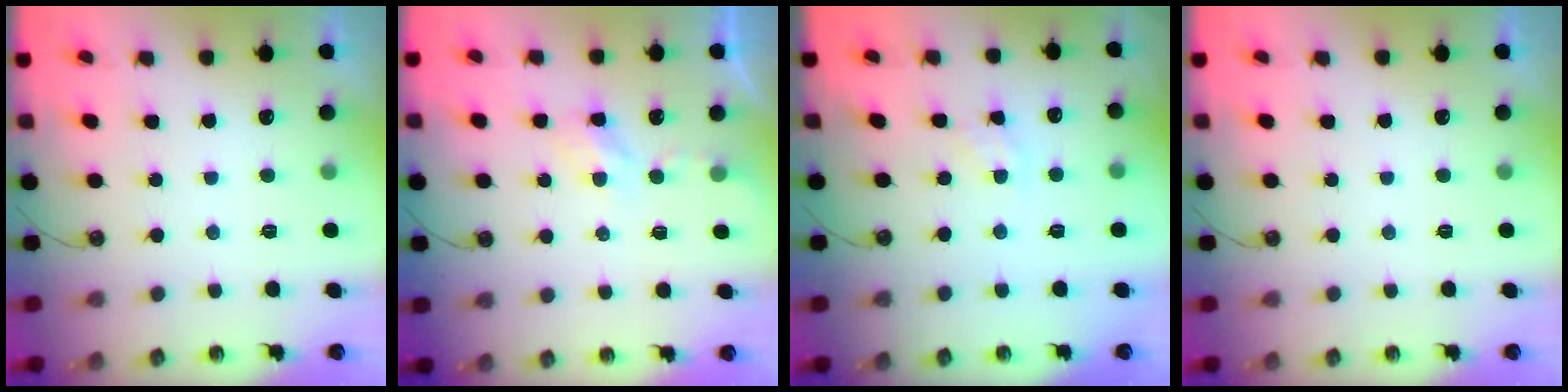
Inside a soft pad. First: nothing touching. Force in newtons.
{"total": 3.8, "press": 3.7, "slide": 0.6}
{"total": 3.5, "press": 3.5, "slide": 0.5}
{"total": 0.0}